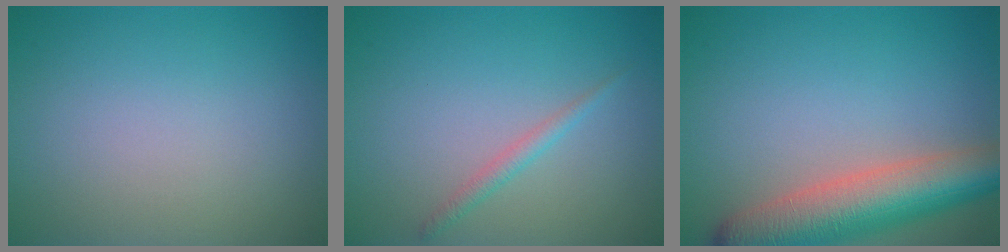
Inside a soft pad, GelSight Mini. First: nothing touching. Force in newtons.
{"total": 1.2, "press": 1.2, "slide": 0.0}
{"total": 8.4, "press": 8.4, "slide": 0.6}